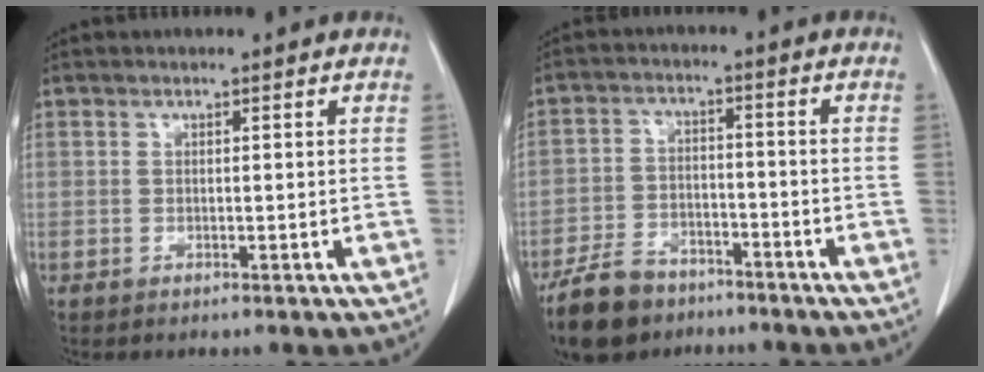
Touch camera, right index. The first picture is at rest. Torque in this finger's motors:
{"motor_torque": [-0.19, -0.30, -0.68, -0.21]}